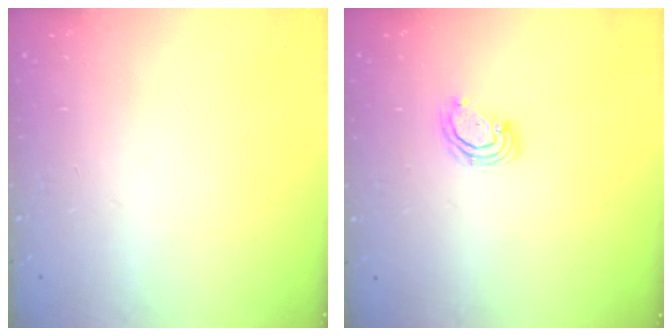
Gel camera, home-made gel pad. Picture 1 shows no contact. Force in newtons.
{"total": 3.9, "press": 3.8, "slide": 0.4}